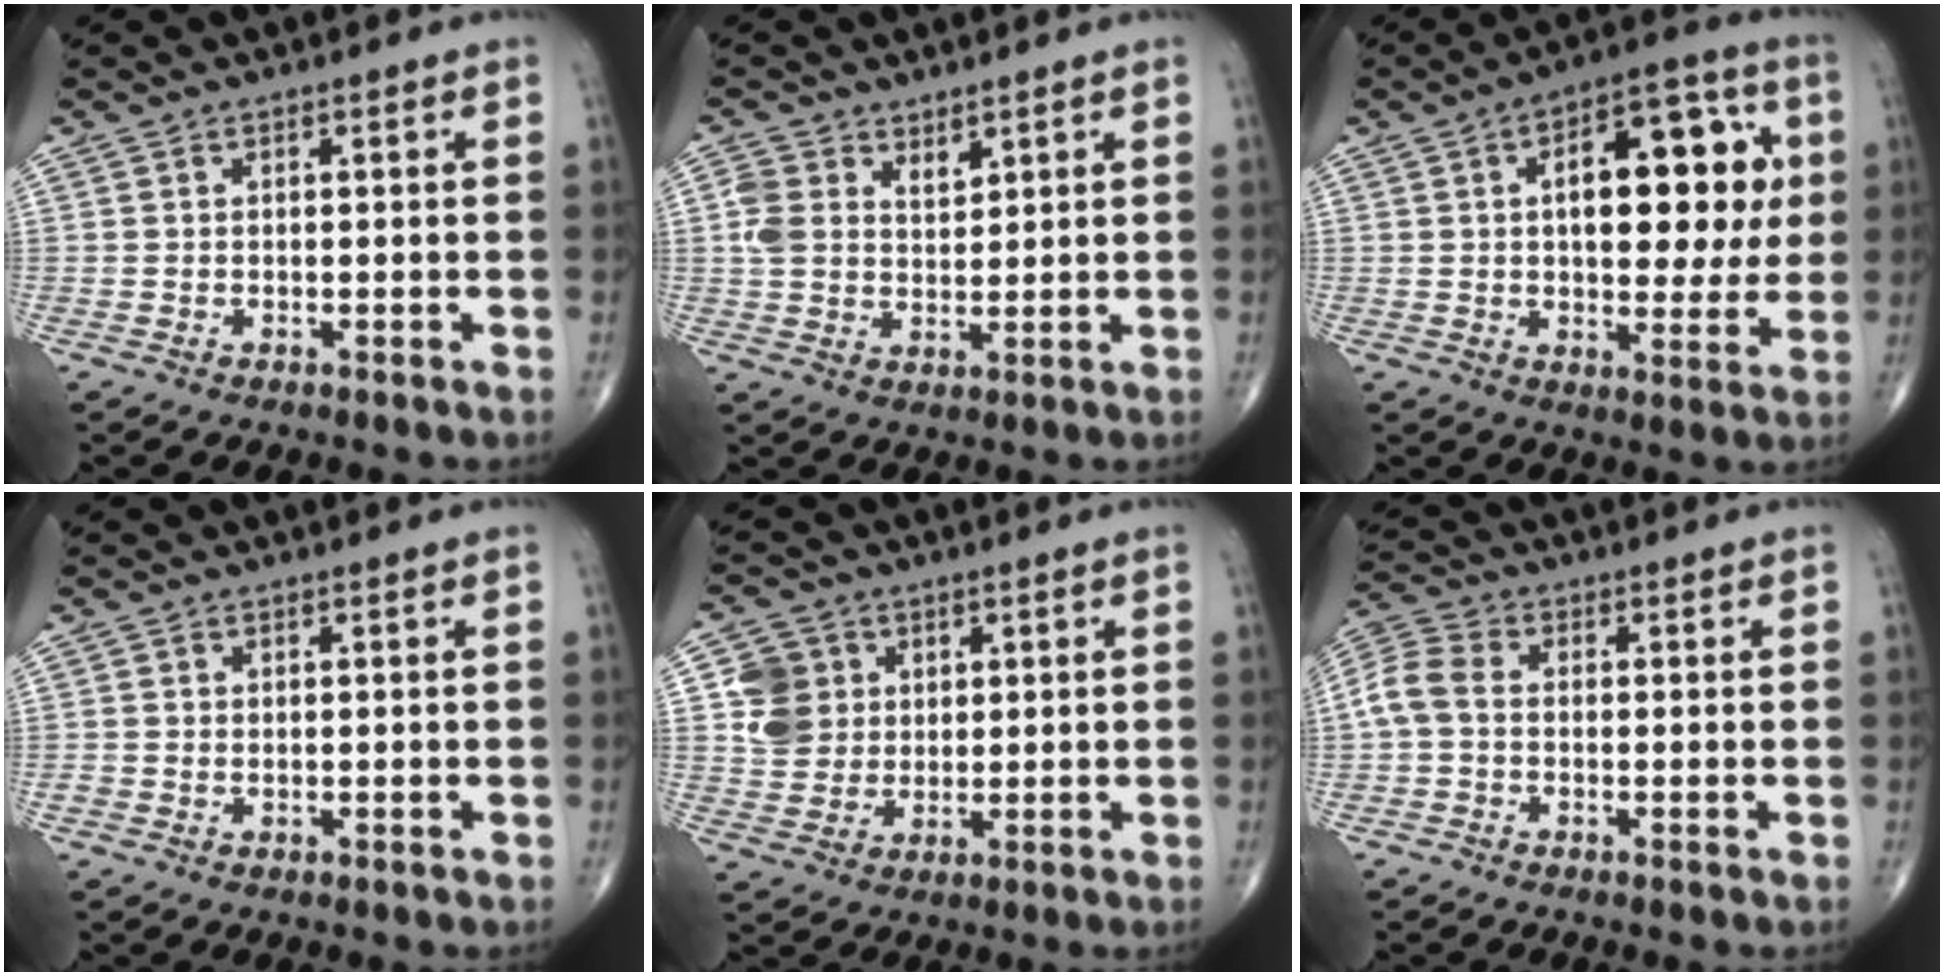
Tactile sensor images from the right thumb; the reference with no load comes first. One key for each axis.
{"total": 5.5, "fx": 2.6, "fy": 3.8, "fz": 2.9, "tx": -0.035, "ty": -0.013, "tz": 0.051}
{"total": 17.6, "fx": 2.9, "fy": 9.0, "fz": 14.9, "tx": -0.163, "ty": 0.015, "tz": 0.038}
{"total": 0.7, "fx": 0.0, "fy": 0.6, "fz": 0.4, "tx": -0.007, "ty": 0.000, "tz": 0.000}
{"total": 7.4, "fx": 2.0, "fy": 6.7, "fz": 2.3, "tx": -0.014, "ty": -0.003, "tz": 0.040}
{"total": 6.2, "fx": -0.4, "fy": 4.3, "fz": 4.4, "tx": -0.097, "ty": 0.018, "tz": -0.020}